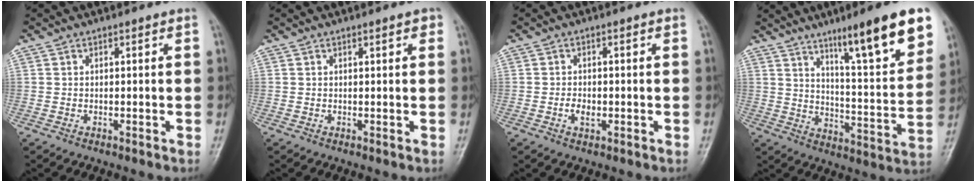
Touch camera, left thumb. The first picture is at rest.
{"total": 1.4, "force": [0.7, 0.5, 1.1], "torque": [-0.011, 0.000, 0.007]}
{"total": 2.3, "force": [-0.7, 1.5, 1.5], "torque": [-0.023, 0.002, -0.015]}
{"total": 18.8, "force": [11.3, 2.8, 14.8], "torque": [-0.186, -0.053, 0.174]}